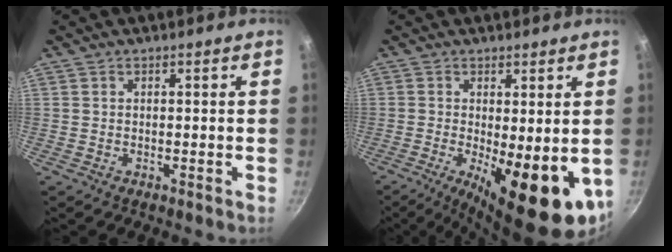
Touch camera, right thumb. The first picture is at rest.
{"total": 14.6, "force": [-2.8, 5.2, 13.4], "torque": [-0.172, -0.016, -0.029]}